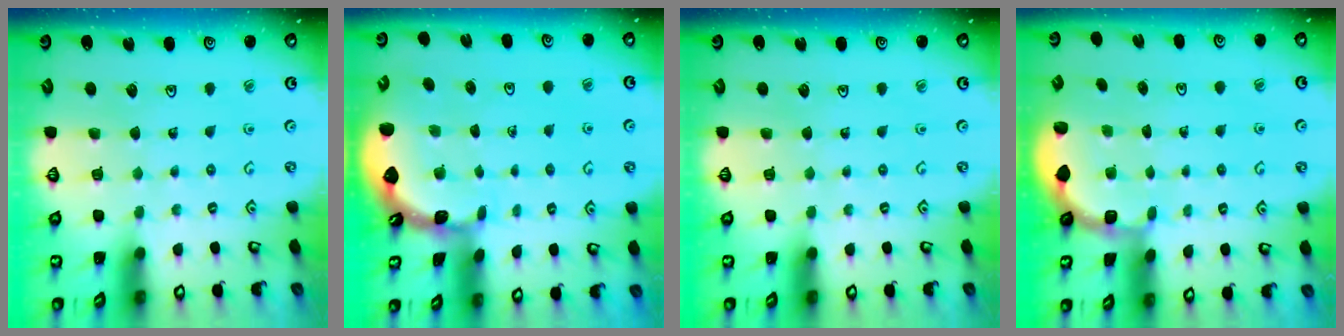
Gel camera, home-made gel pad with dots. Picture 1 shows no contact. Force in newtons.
{"total": 1.2, "press": 1.1, "slide": 0.2}
{"total": 0.0}
{"total": 1.8, "press": 1.6, "slide": 0.7}